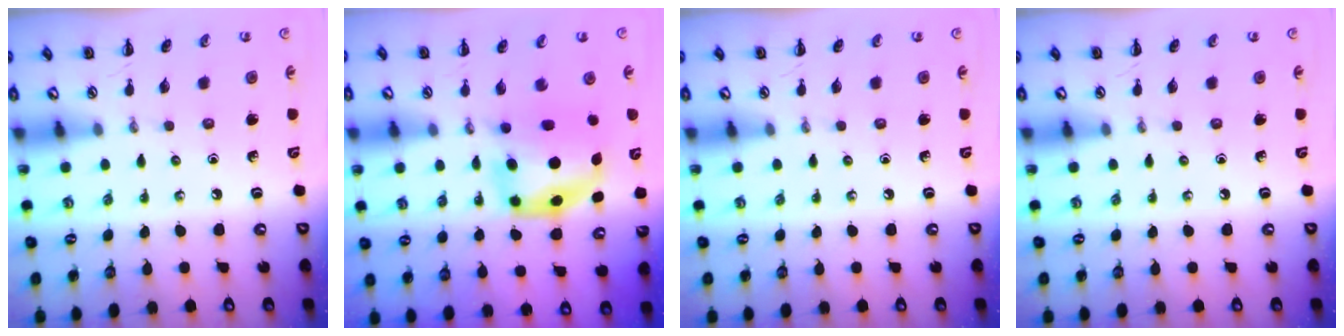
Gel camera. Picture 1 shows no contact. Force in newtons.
{"total": 5.9, "press": 5.7, "slide": 1.3}
{"total": 0.0}
{"total": 0.0}